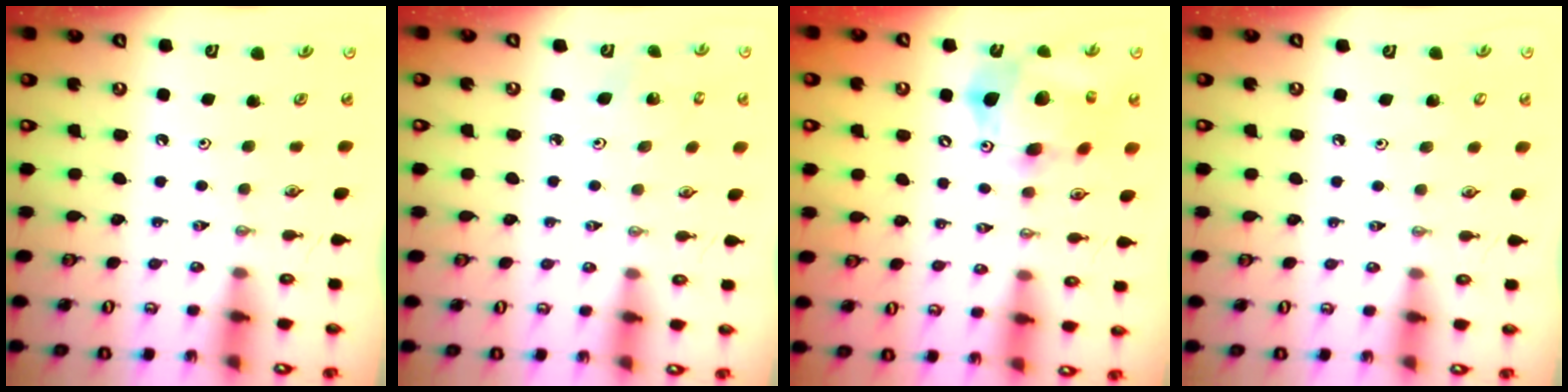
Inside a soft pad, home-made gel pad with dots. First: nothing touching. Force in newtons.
{"total": 2.2, "press": 2.2, "slide": 0.2}
{"total": 17.5, "press": 17.3, "slide": 2.8}
{"total": 3.8, "press": 3.7, "slide": 0.4}